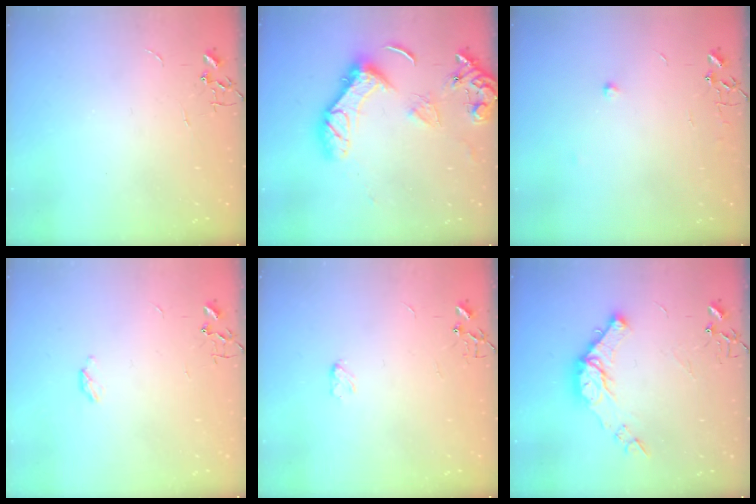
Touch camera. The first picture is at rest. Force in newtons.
{"total": 16.2, "press": 16.1, "slide": 1.8}
{"total": 6.2, "press": 6.2, "slide": 0.5}
{"total": 3.4, "press": 3.4, "slide": 0.5}
{"total": 3.1, "press": 3.1, "slide": 0.4}
{"total": 13.5, "press": 13.5, "slide": 1.2}